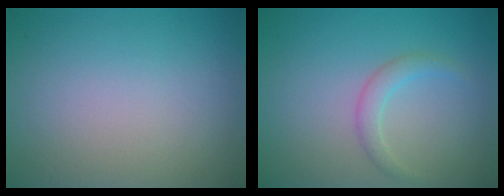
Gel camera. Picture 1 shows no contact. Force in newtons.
{"total": 1.6, "press": 1.6, "slide": 0.1}